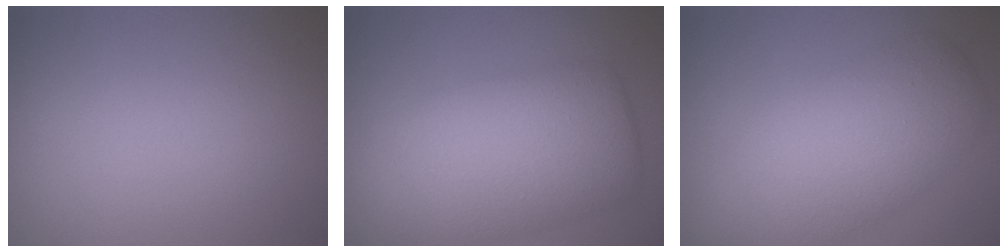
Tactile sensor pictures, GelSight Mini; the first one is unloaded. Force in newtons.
{"total": 7.9, "press": 7.9, "slide": 0.4}
{"total": 7.4, "press": 7.4, "slide": 0.6}